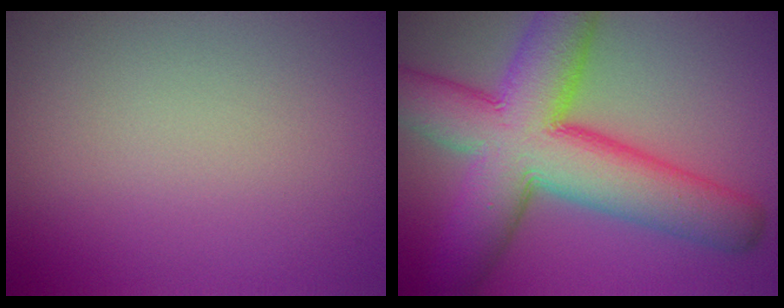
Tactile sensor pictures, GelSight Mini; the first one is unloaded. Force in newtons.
{"total": 12.2, "press": 12.2, "slide": 0.3}